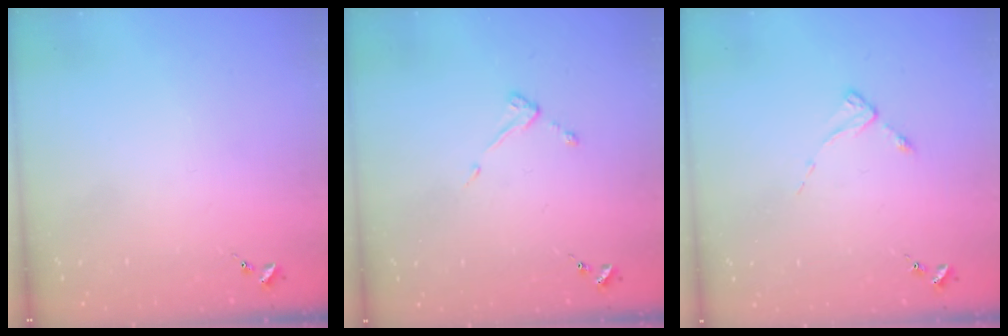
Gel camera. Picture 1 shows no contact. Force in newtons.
{"total": 3.9, "press": 3.9, "slide": 0.3}
{"total": 2.6, "press": 2.6, "slide": 0.3}